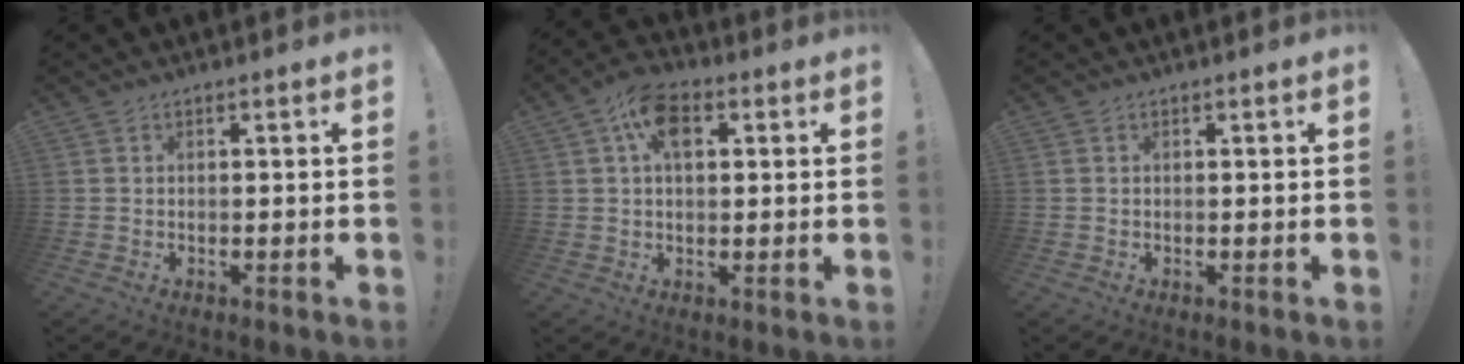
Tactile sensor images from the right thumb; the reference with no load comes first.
{"total": 9.5, "force": [3.2, 5.7, 6.9], "torque": [-0.112, 0.007, 0.059]}
{"total": 0.0}